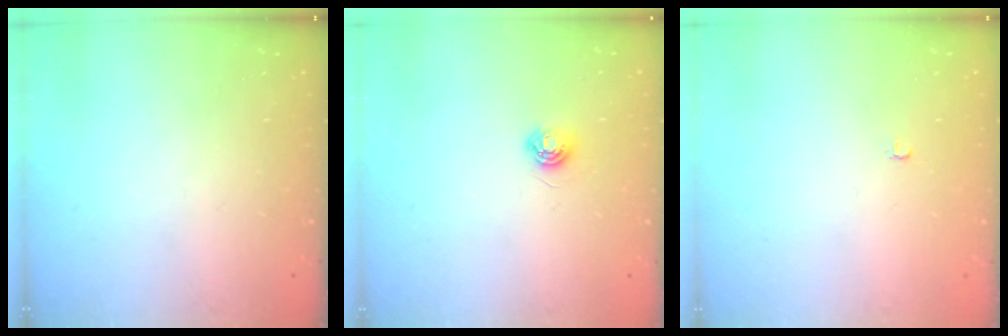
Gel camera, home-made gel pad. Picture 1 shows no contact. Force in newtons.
{"total": 5.0, "press": 4.9, "slide": 0.6}
{"total": 2.1, "press": 2.1, "slide": 0.2}